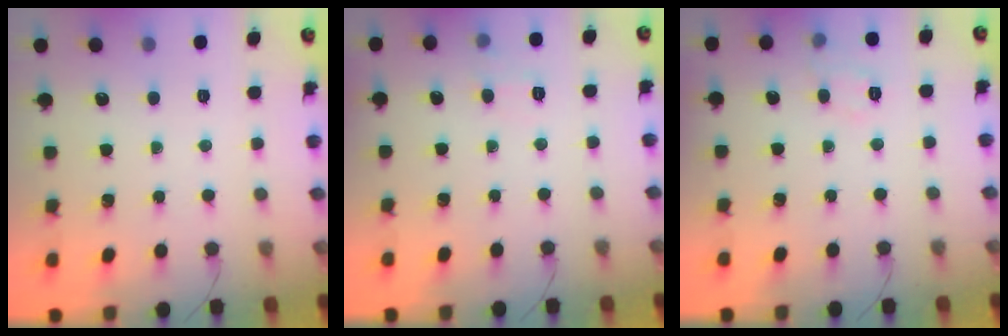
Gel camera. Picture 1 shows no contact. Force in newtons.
{"total": 5.8, "press": 5.7, "slide": 1.4}
{"total": 7.9, "press": 7.7, "slide": 1.4}